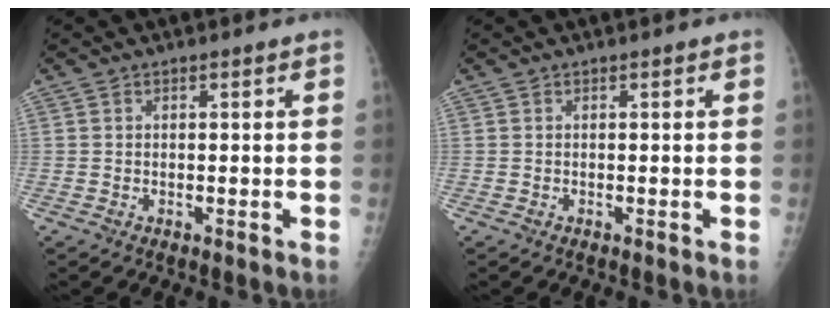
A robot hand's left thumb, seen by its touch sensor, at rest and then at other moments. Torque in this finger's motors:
{"motor_torque": [0.00, 0.00, 0.01, -0.01, 0.00]}